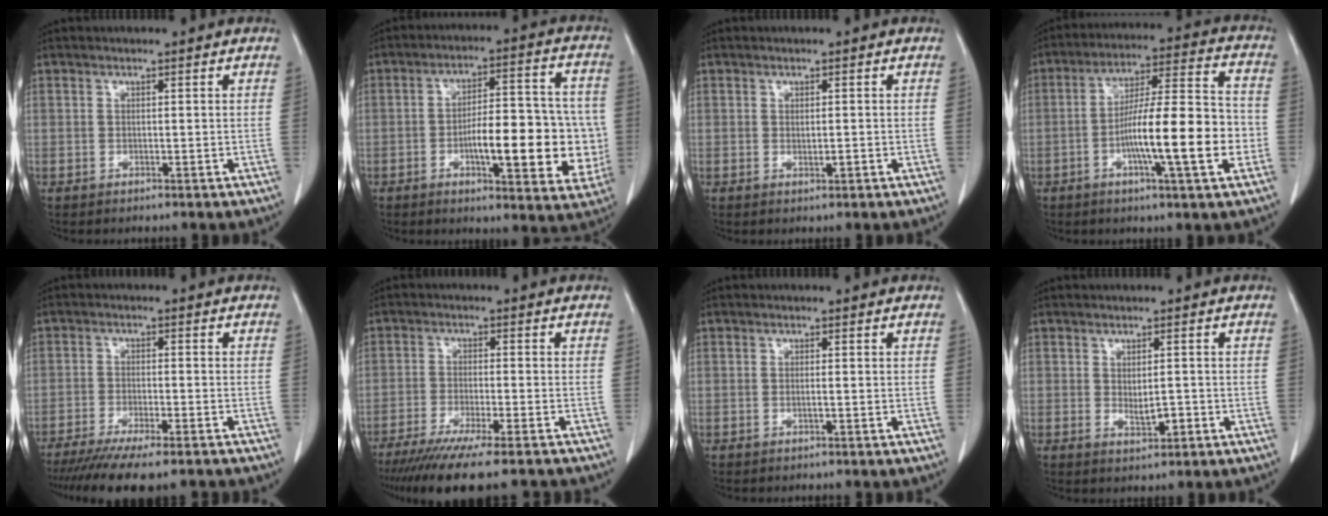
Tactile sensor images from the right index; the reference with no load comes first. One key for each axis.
{"total": 16.4, "fx": -3.2, "fy": 5.1, "fz": 15.2, "tx": -0.201, "ty": 0.023, "tz": -0.039}
{"total": 1.1, "fx": -0.3, "fy": 0.2, "fz": 1.0, "tx": -0.018, "ty": -0.003, "tz": -0.002}
{"total": 15.8, "fx": -3.9, "fy": 1.5, "fz": 15.2, "tx": -0.251, "ty": 0.009, "tz": -0.064}
{"total": 13.9, "fx": -11.4, "fy": 1.8, "fz": 7.7, "tx": -0.118, "ty": -0.026, "tz": -0.173}
{"total": 15.8, "fx": -13.1, "fy": 1.1, "fz": 8.8, "tx": -0.122, "ty": -0.044, "tz": -0.201}
{"total": 0.7, "fx": -0.2, "fy": 0.0, "fz": 0.6, "tx": -0.013, "ty": 0.001, "tz": -0.003}
{"total": 2.7, "fx": -0.5, "fy": 1.0, "fz": 2.4, "tx": -0.043, "ty": -0.004, "tz": -0.002}